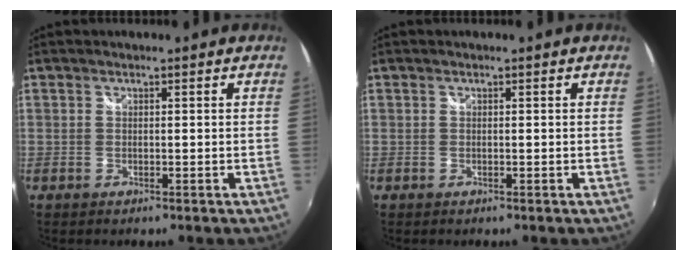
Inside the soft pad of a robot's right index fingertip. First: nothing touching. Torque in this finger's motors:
{"motor_torque": [0.01, 0.01, -0.02, 0.00]}